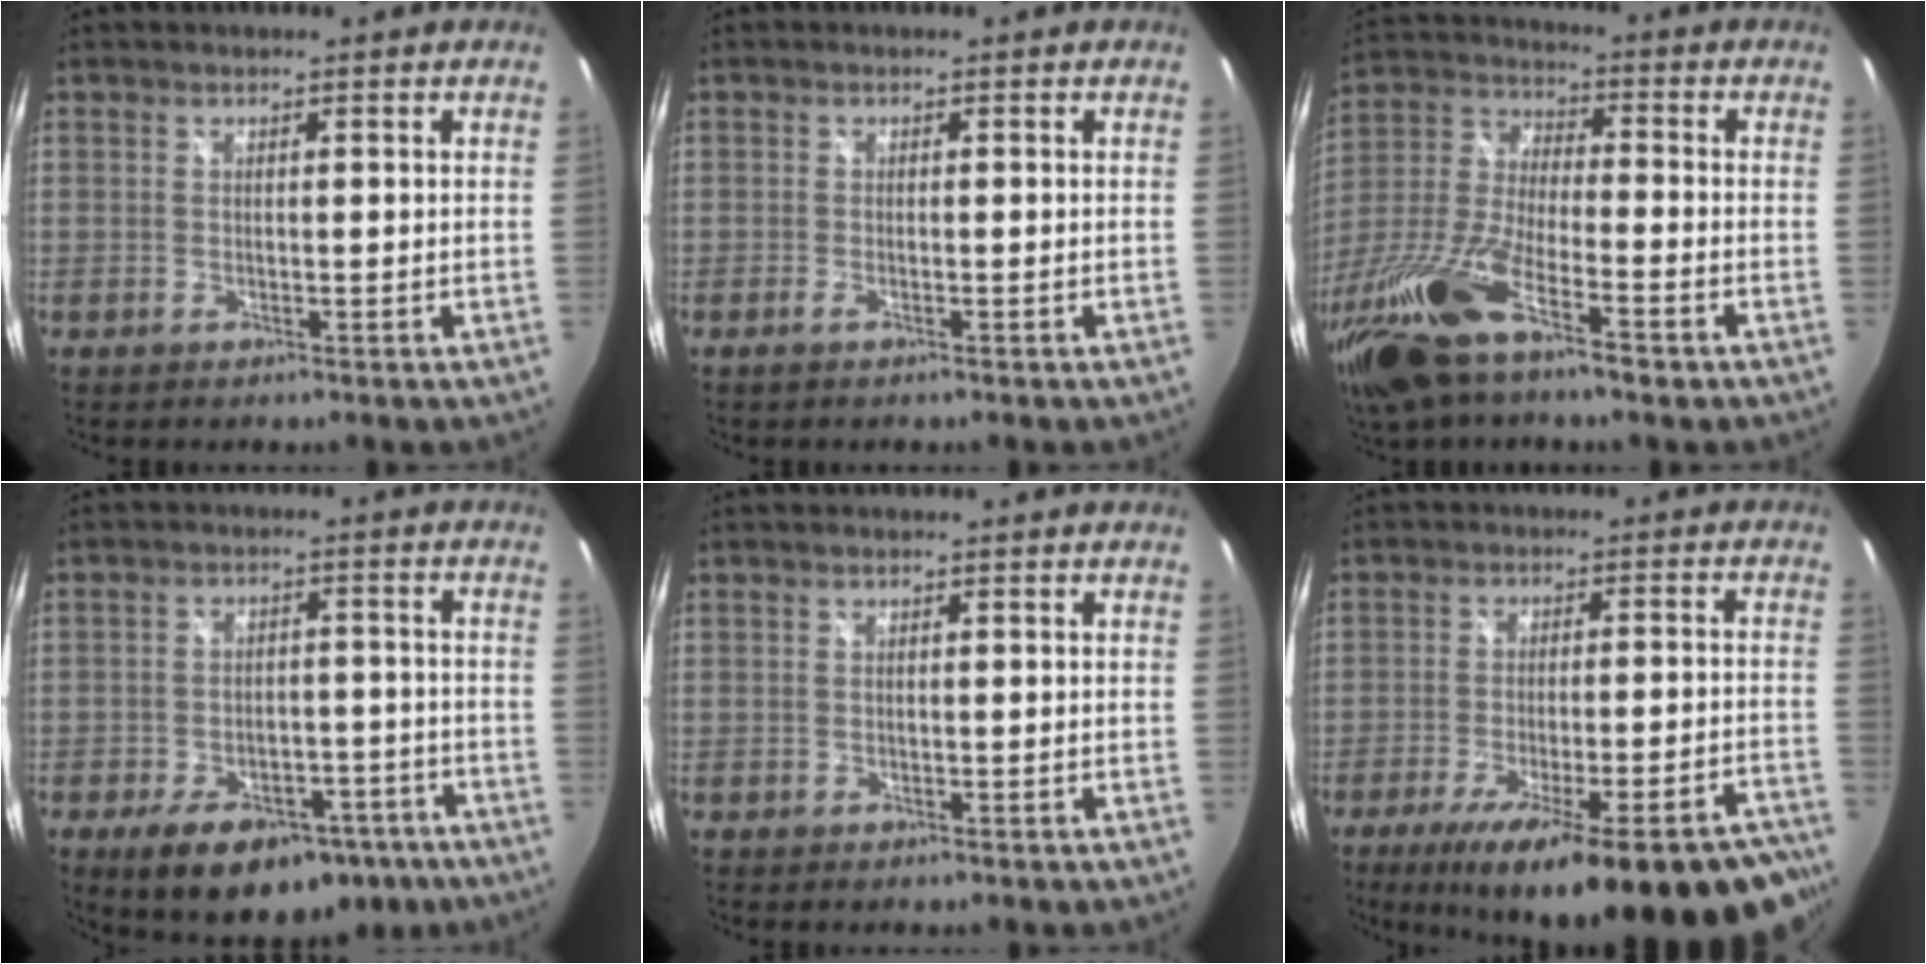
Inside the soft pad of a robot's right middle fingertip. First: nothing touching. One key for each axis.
{"total": 1.0, "fx": -0.7, "fy": 0.2, "fz": 0.7, "tx": -0.016, "ty": -0.002, "tz": -0.015}
{"total": 20.0, "fx": -11.9, "fy": 5.4, "fz": 15.1, "tx": -0.329, "ty": -0.042, "tz": -0.235}
{"total": 16.6, "fx": -10.7, "fy": 8.8, "fz": 9.1, "tx": -0.167, "ty": 0.004, "tz": -0.134}
{"total": 0.0}
{"total": 26.6, "fx": -20.1, "fy": 4.6, "fz": 16.8, "tx": -0.248, "ty": -0.051, "tz": -0.272}